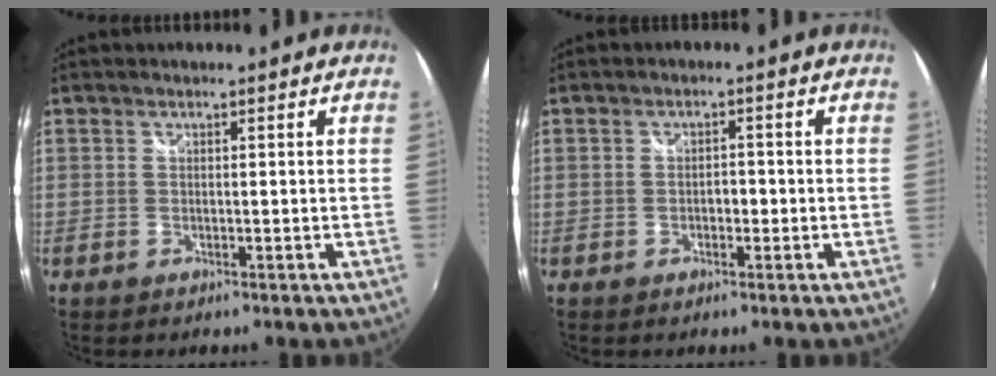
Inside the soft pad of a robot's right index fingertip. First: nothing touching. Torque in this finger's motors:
{"motor_torque": [0.17, 0.10, 0.08, 0.01]}